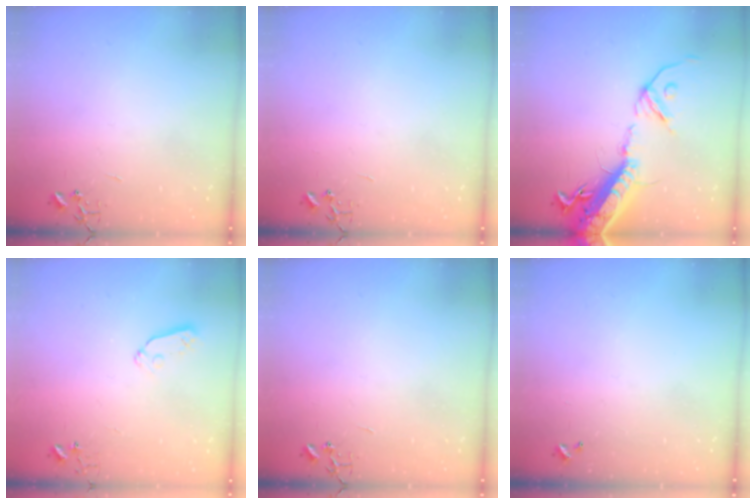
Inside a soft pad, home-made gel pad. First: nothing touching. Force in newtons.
{"total": 0.0}
{"total": 21.7, "press": 21.1, "slide": 5.1}
{"total": 5.0, "press": 4.9, "slide": 1.1}
{"total": 0.0}
{"total": 0.0}